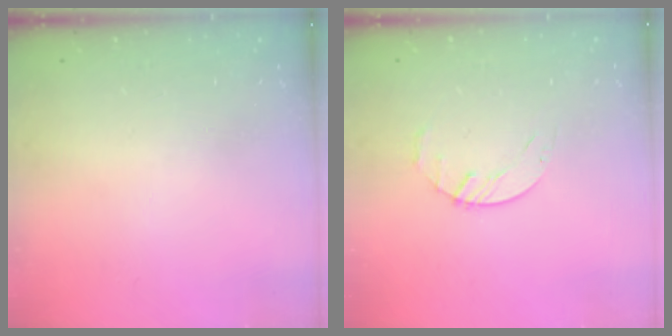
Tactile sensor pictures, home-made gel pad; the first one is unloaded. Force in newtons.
{"total": 2.7, "press": 2.6, "slide": 0.3}